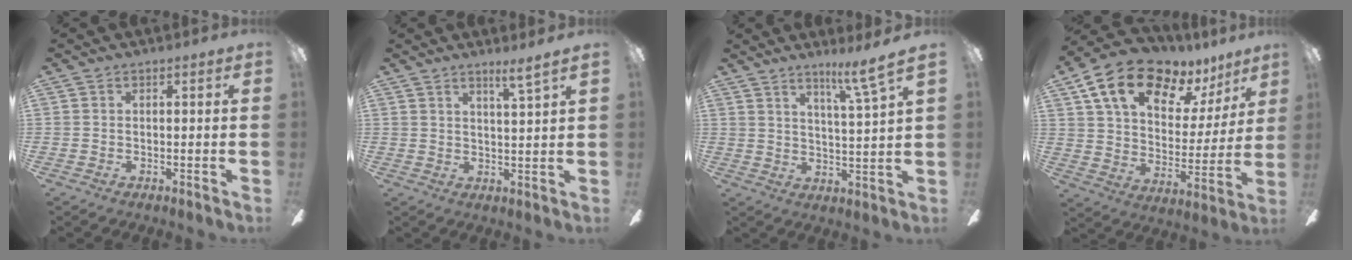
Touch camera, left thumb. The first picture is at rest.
{"total": 3.8, "force": [3.2, -0.8, 1.8], "torque": [-0.027, -0.027, 0.052]}
{"total": 7.7, "force": [6.0, -0.4, 4.9], "torque": [-0.076, -0.042, 0.095]}
{"total": 18.2, "force": [11.8, 9.4, 10.1], "torque": [-0.174, -0.066, 0.207]}